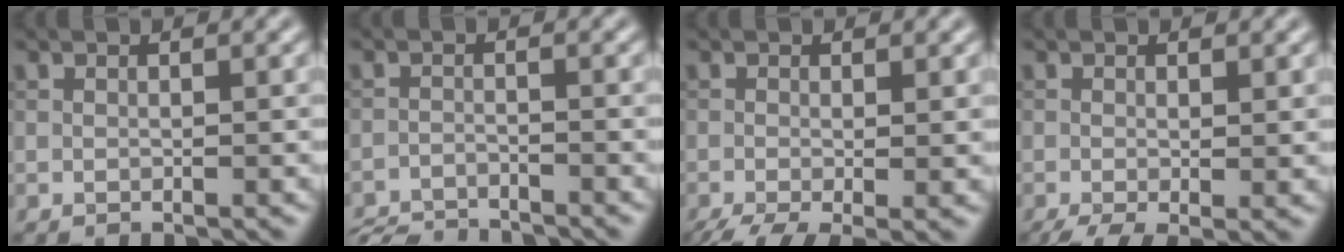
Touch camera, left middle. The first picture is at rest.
{"total": 5.1, "force": [-4.9, 0.6, 1.0], "torque": [-0.020, -0.016, -0.090]}
{"total": 4.6, "force": [-2.2, 1.5, 3.8], "torque": [-0.072, -0.014, -0.037]}
{"total": 3.4, "force": [-1.2, 1.1, 3.0], "torque": [-0.058, -0.013, -0.021]}